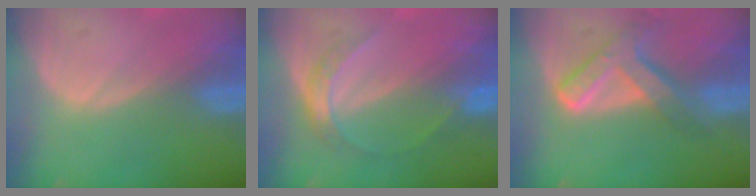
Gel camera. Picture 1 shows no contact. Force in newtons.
{"total": 4.8, "press": 4.4, "slide": 1.8}
{"total": 7.6, "press": 6.3, "slide": 4.2}